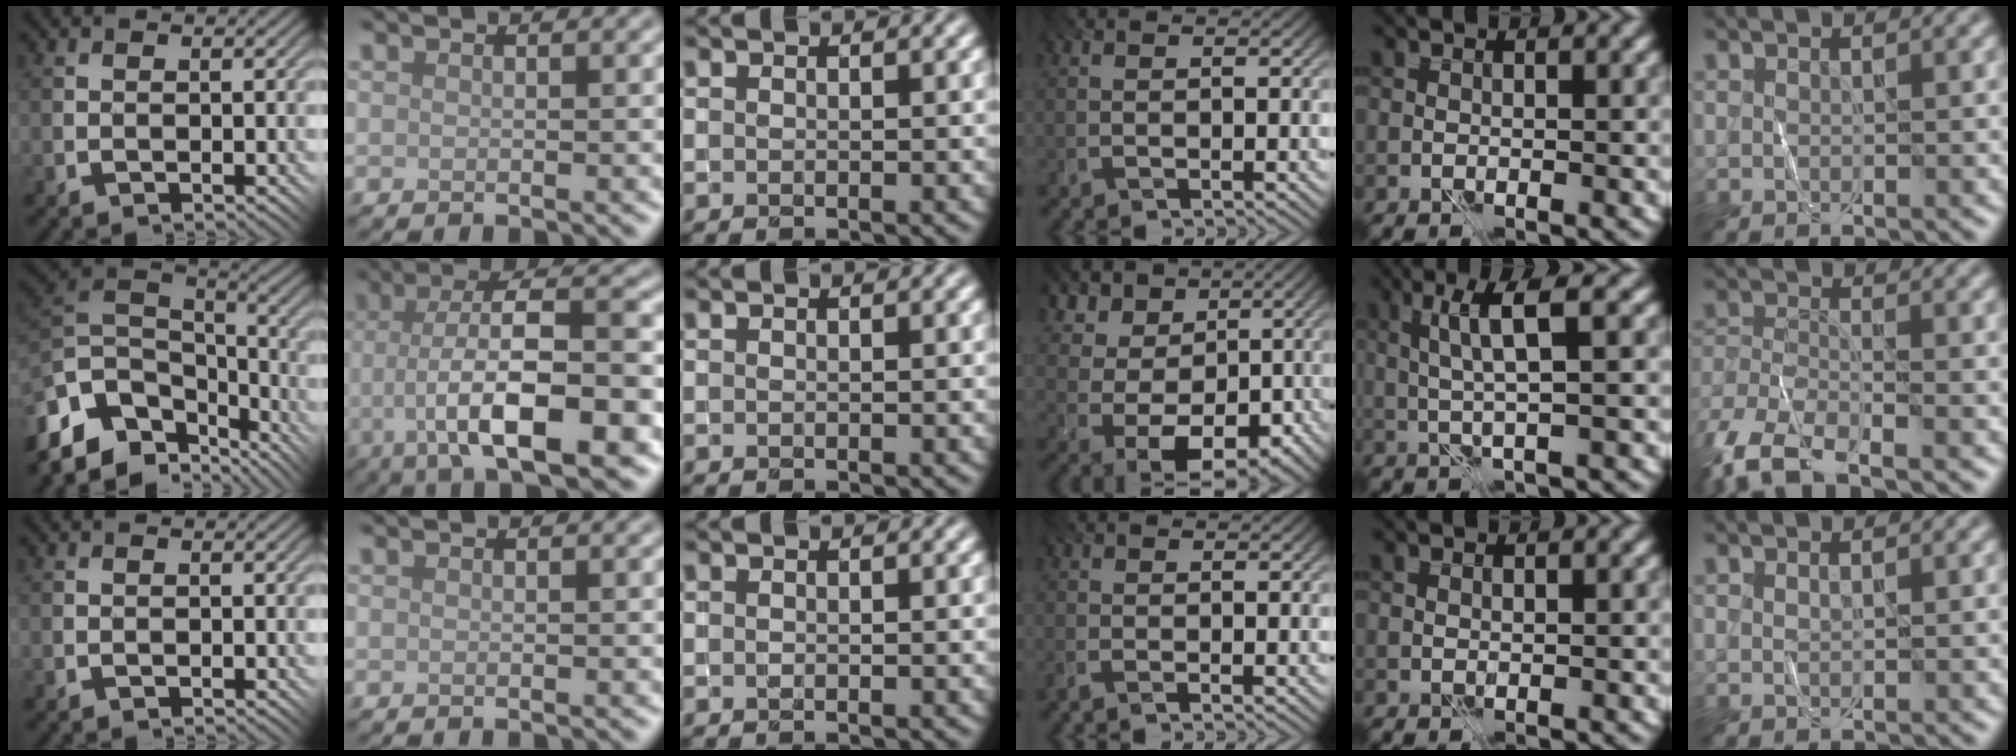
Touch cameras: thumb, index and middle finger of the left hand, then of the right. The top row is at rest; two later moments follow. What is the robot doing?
{"motion": "fold", "object": "shorts"}